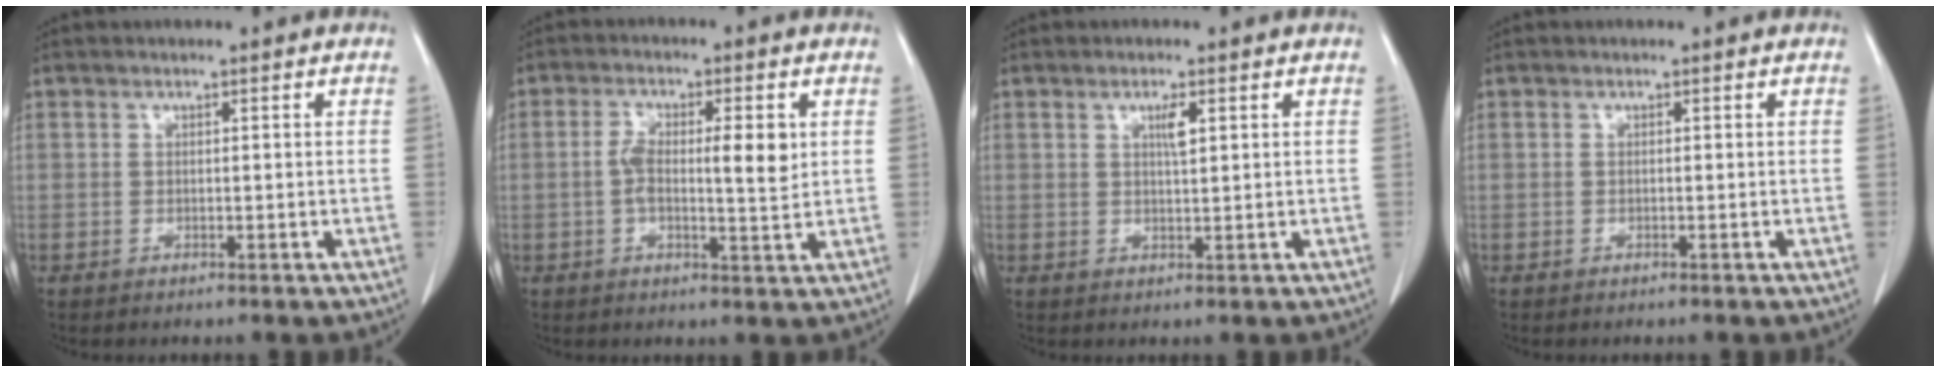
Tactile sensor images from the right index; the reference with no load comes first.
{"total": 7.3, "force": [0.8, 1.9, 7.0], "torque": [-0.124, 0.009, 0.012]}
{"total": 2.2, "force": [0.9, 0.3, 2.0], "torque": [-0.035, -0.001, 0.015]}
{"total": 0.0}